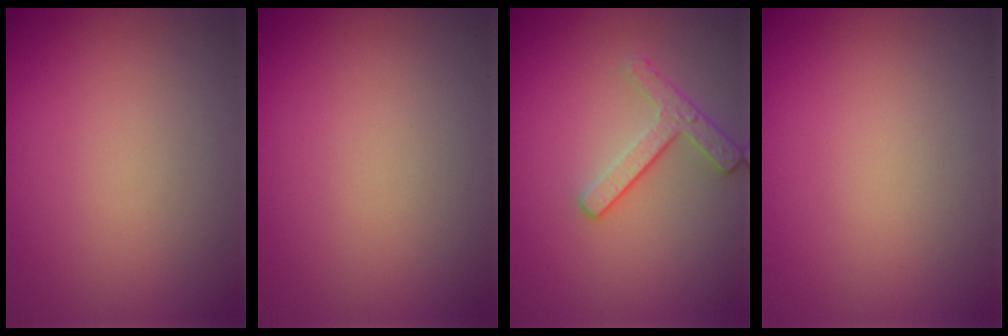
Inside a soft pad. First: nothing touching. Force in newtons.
{"total": 0.0}
{"total": 2.6, "press": 2.2, "slide": 1.3}
{"total": 0.0}